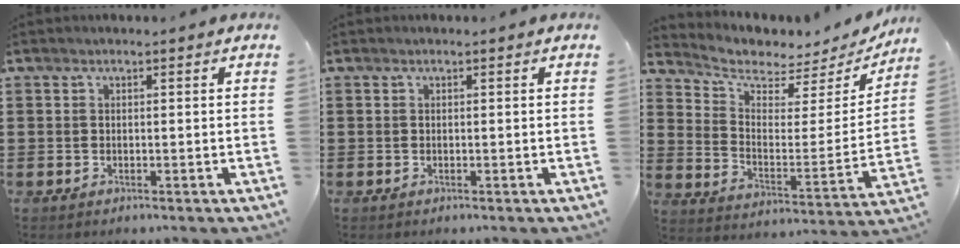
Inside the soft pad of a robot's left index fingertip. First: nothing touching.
{"total": 0.0}
{"total": 5.1, "force": [4.4, 2.0, 1.5], "torque": [-0.060, -0.034, 0.074]}